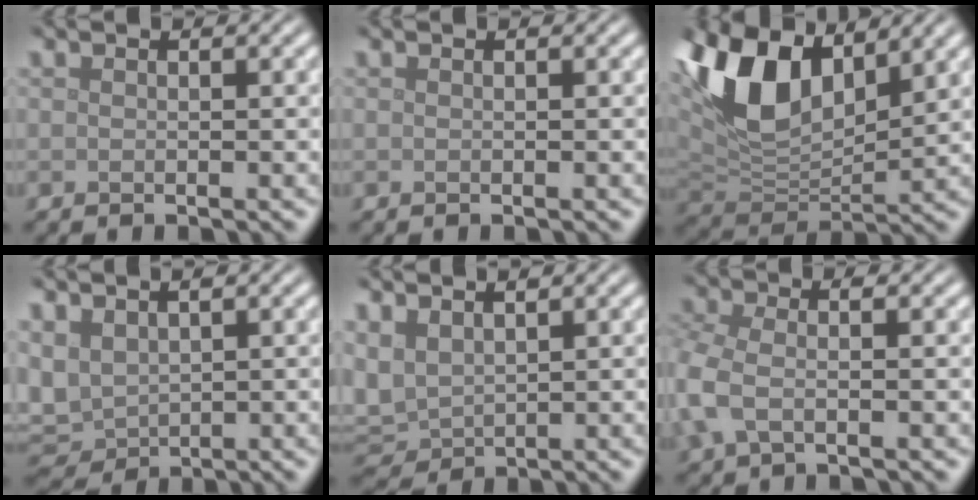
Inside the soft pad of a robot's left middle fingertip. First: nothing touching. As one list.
[{"total": 0.0}, {"total": 10.4, "force": [4.7, 5.5, 7.5], "torque": [-0.171, 0.013, 0.085]}, {"total": 4.1, "force": [0.9, 2.9, 2.7], "torque": [-0.071, 0.001, 0.017]}, {"total": 4.1, "force": [1.5, 2.8, 2.6], "torque": [-0.071, 0.004, 0.028]}, {"total": 4.0, "force": [-0.6, 2.2, 3.3], "torque": [-0.089, 0.003, -0.023]}]